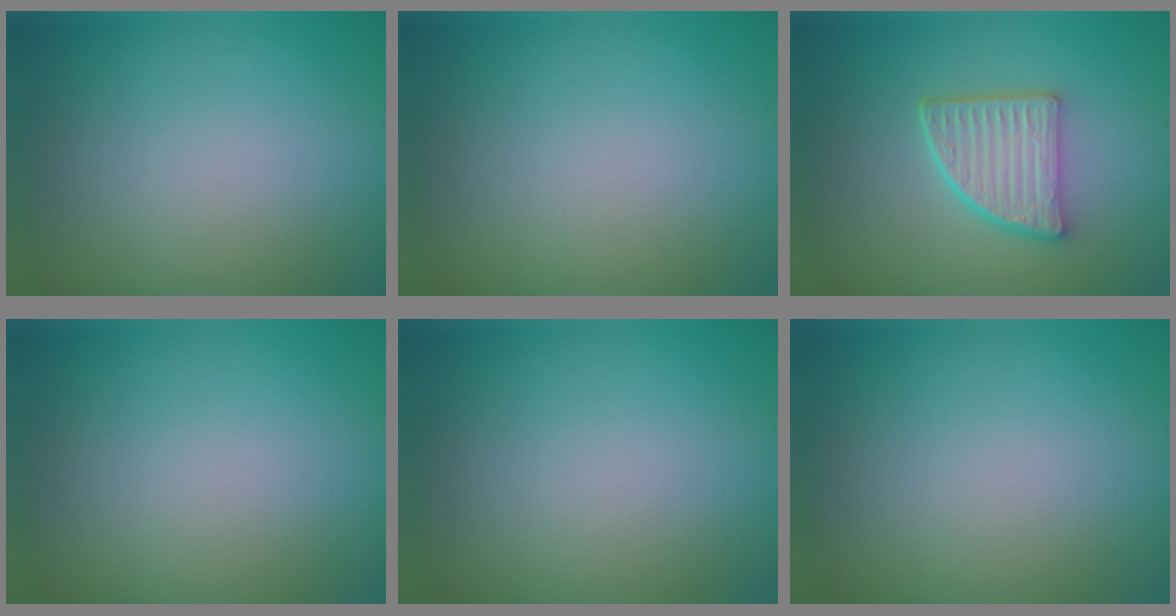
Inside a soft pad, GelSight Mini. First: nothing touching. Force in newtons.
{"total": 0.0}
{"total": 4.4, "press": 3.7, "slide": 2.4}
{"total": 0.0}
{"total": 0.0}
{"total": 0.0}